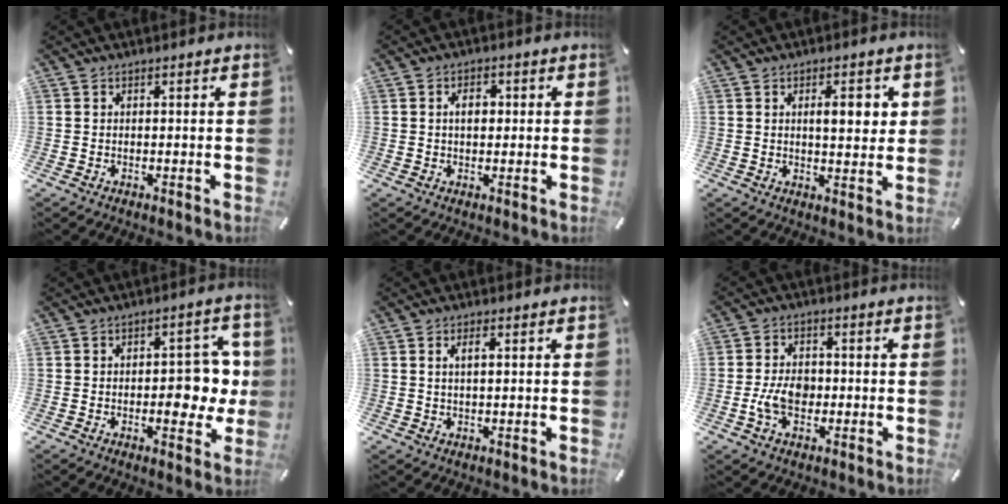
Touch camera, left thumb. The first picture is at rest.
{"total": 4.2, "force": [0.3, 2.7, 3.2], "torque": [-0.049, 0.003, -0.001]}
{"total": 6.0, "force": [1.6, 2.6, 5.2], "torque": [-0.075, -0.005, 0.019]}
{"total": 11.1, "force": [-0.9, 6.4, 9.1], "torque": [-0.097, -0.001, -0.015]}
{"total": 2.9, "force": [0.8, 1.0, 2.6], "torque": [-0.046, 0.003, 0.010]}
{"total": 6.5, "force": [-1.5, 4.5, 4.5], "torque": [-0.087, 0.004, -0.029]}